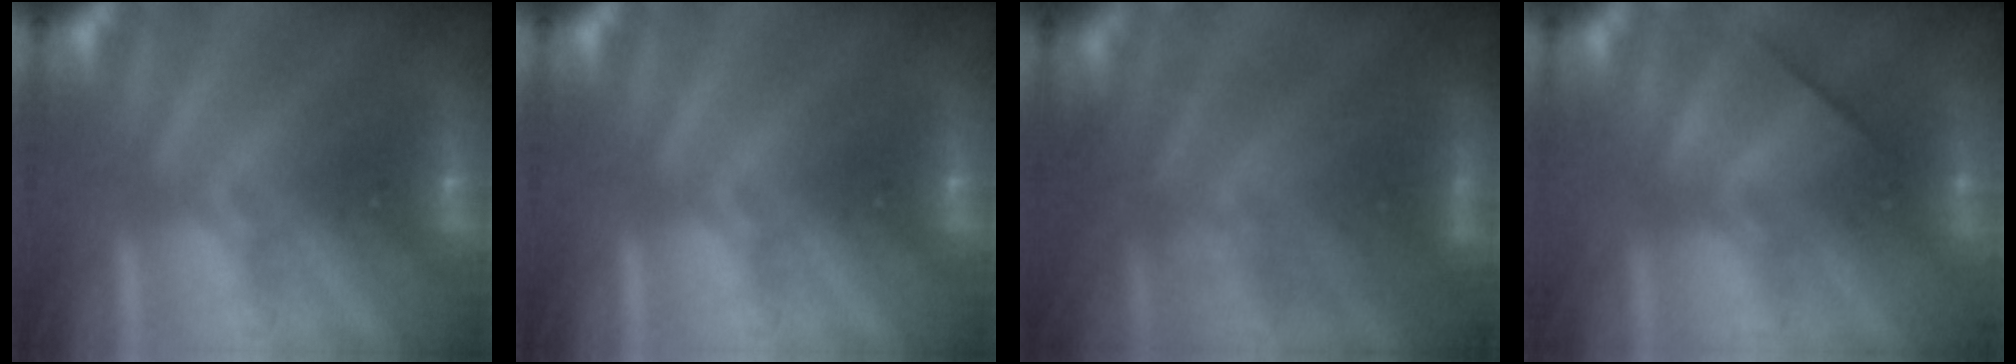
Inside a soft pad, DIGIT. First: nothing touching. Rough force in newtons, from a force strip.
{"total": 0.0}
{"total": 4.4}
{"total": 2.6}